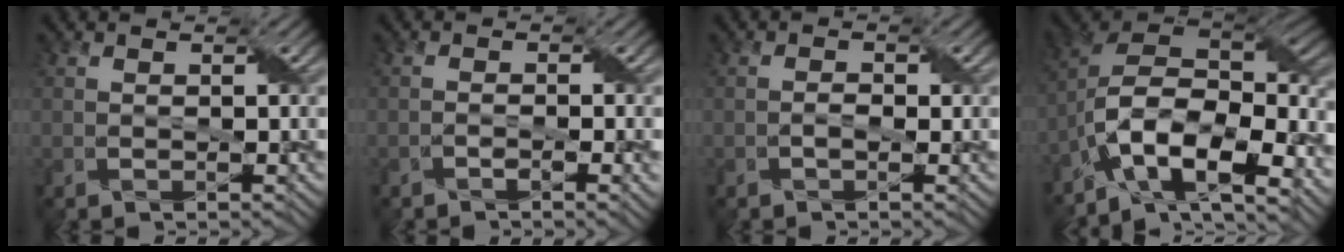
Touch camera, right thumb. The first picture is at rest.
{"total": 2.0, "force": [-1.0, 0.6, 1.6], "torque": [-0.031, 0.000, -0.018]}
{"total": 1.3, "force": [-0.4, 0.7, 1.0], "torque": [-0.020, 0.002, -0.007]}
{"total": 15.6, "force": [-7.7, 7.2, 11.5], "torque": [-0.256, -0.016, -0.137]}